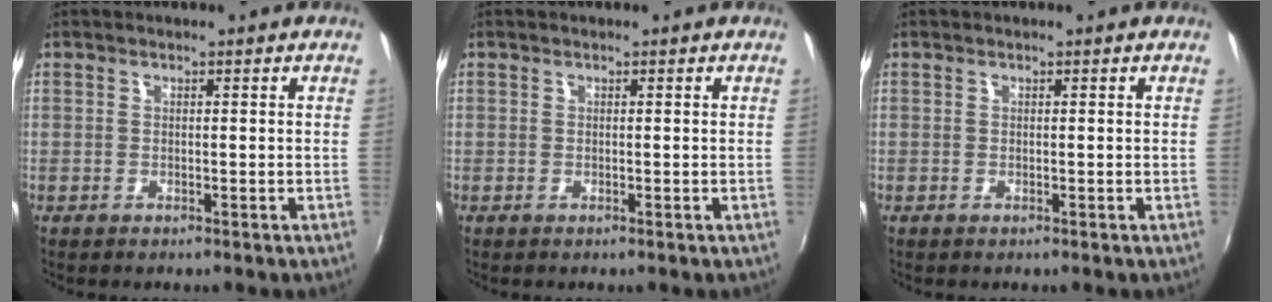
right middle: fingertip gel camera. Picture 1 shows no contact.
{"total": 0.0}
{"total": 0.0}